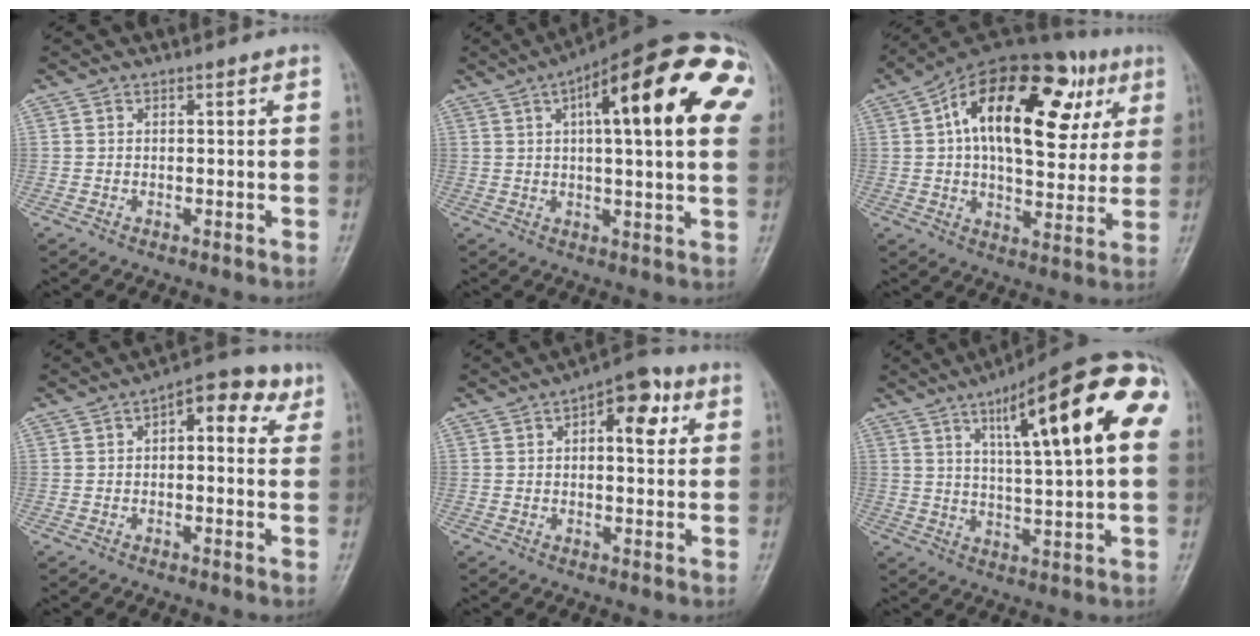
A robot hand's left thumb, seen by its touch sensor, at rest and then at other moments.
{"total": 25.2, "force": [7.5, 7.3, 23.0], "torque": [-0.293, 0.035, 0.092]}
{"total": 26.5, "force": [8.5, 13.7, 21.0], "torque": [-0.296, 0.025, 0.126]}
{"total": 8.2, "force": [3.2, 4.2, 6.3], "torque": [-0.052, 0.013, 0.029]}
{"total": 8.8, "force": [3.0, 4.2, 7.2], "torque": [-0.071, 0.010, 0.033]}
{"total": 21.3, "force": [7.3, 4.8, 19.5], "torque": [-0.262, 0.010, 0.098]}